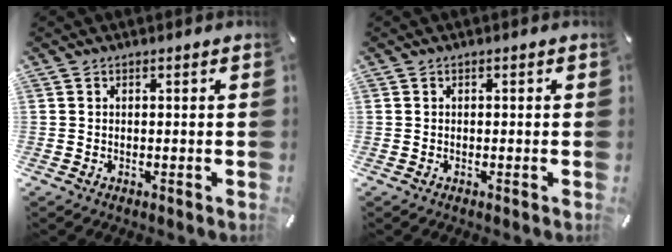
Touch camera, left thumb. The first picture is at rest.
{"total": 0.0}